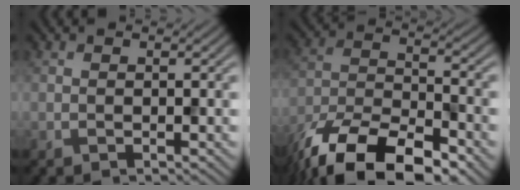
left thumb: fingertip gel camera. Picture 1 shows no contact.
{"total": 14.1, "force": [-10.0, 5.3, 8.4], "torque": [-0.166, -0.016, -0.186]}